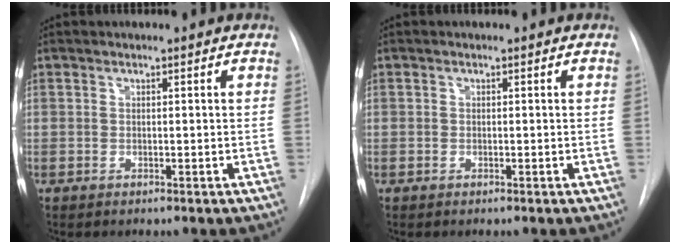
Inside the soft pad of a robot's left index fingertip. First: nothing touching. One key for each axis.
{"total": 0.0}